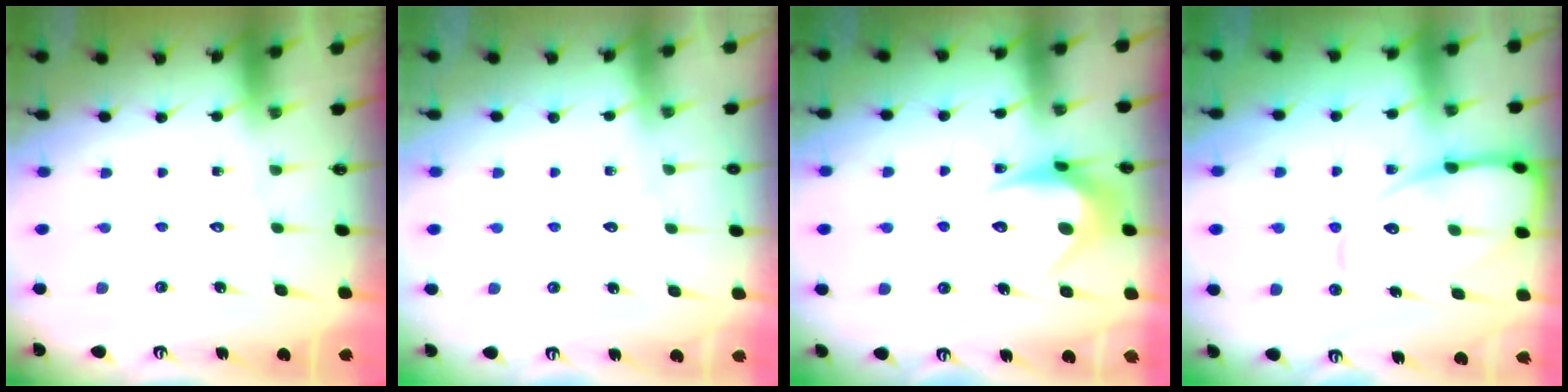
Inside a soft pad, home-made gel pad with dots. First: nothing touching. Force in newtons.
{"total": 2.8, "press": 2.7, "slide": 0.4}
{"total": 9.7, "press": 9.7, "slide": 0.4}
{"total": 12.9, "press": 12.8, "slide": 1.4}